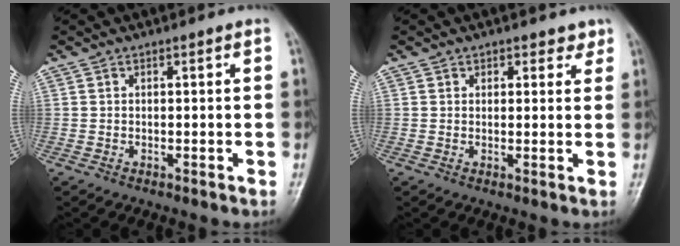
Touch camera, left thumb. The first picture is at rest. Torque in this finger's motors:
{"motor_torque": [-0.10, -0.18, -0.43, -0.09, -0.03]}